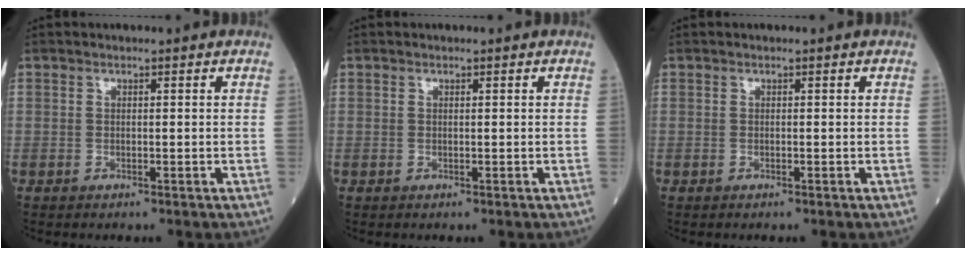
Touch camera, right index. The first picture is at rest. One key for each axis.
{"total": 0.0}
{"total": 0.0}